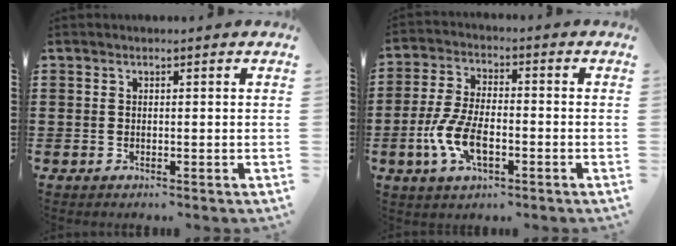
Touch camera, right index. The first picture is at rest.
{"total": 7.8, "force": [-2.6, 3.5, 6.5], "torque": [-0.157, -0.010, -0.055]}